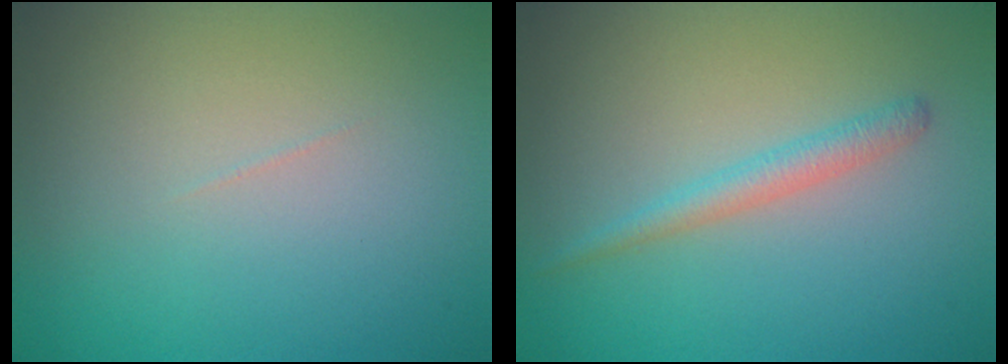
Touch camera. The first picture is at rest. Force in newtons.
{"total": 1.8, "press": 1.8, "slide": 0.0}